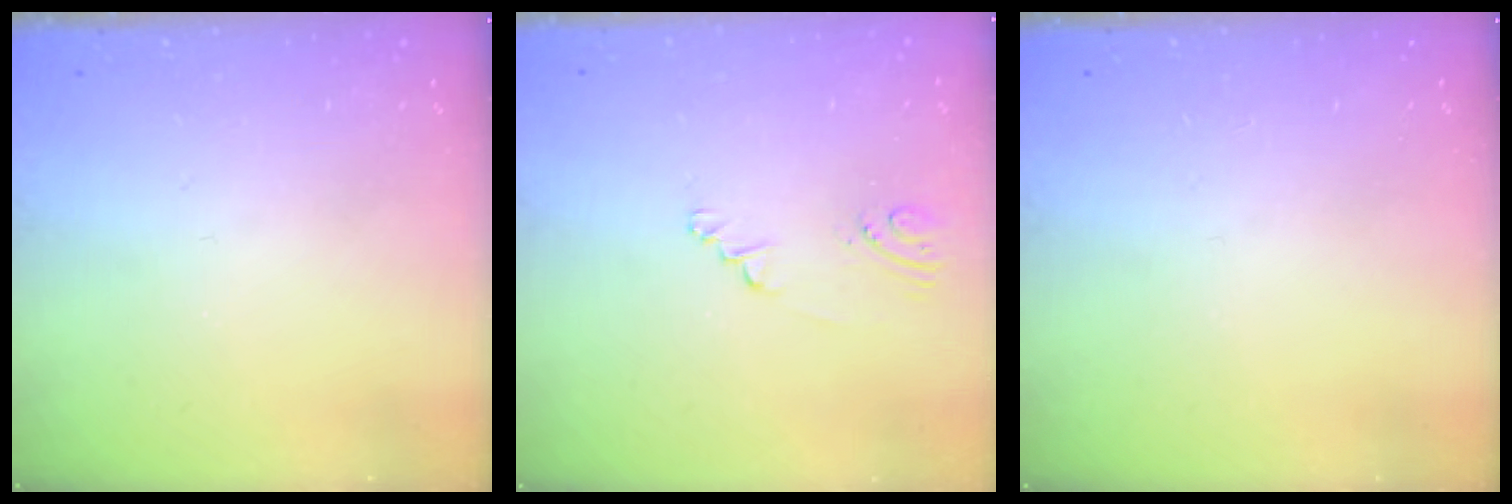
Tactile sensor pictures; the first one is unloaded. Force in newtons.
{"total": 2.0, "press": 1.6, "slide": 1.2}
{"total": 0.0}